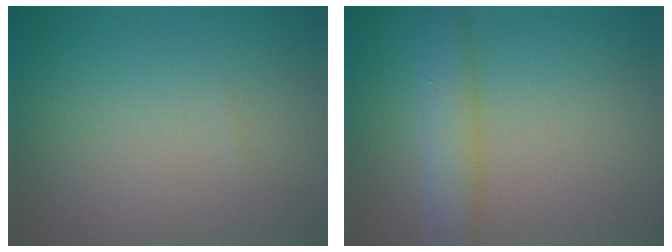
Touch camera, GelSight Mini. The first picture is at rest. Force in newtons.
{"total": 3.8, "press": 3.8, "slide": 0.1}